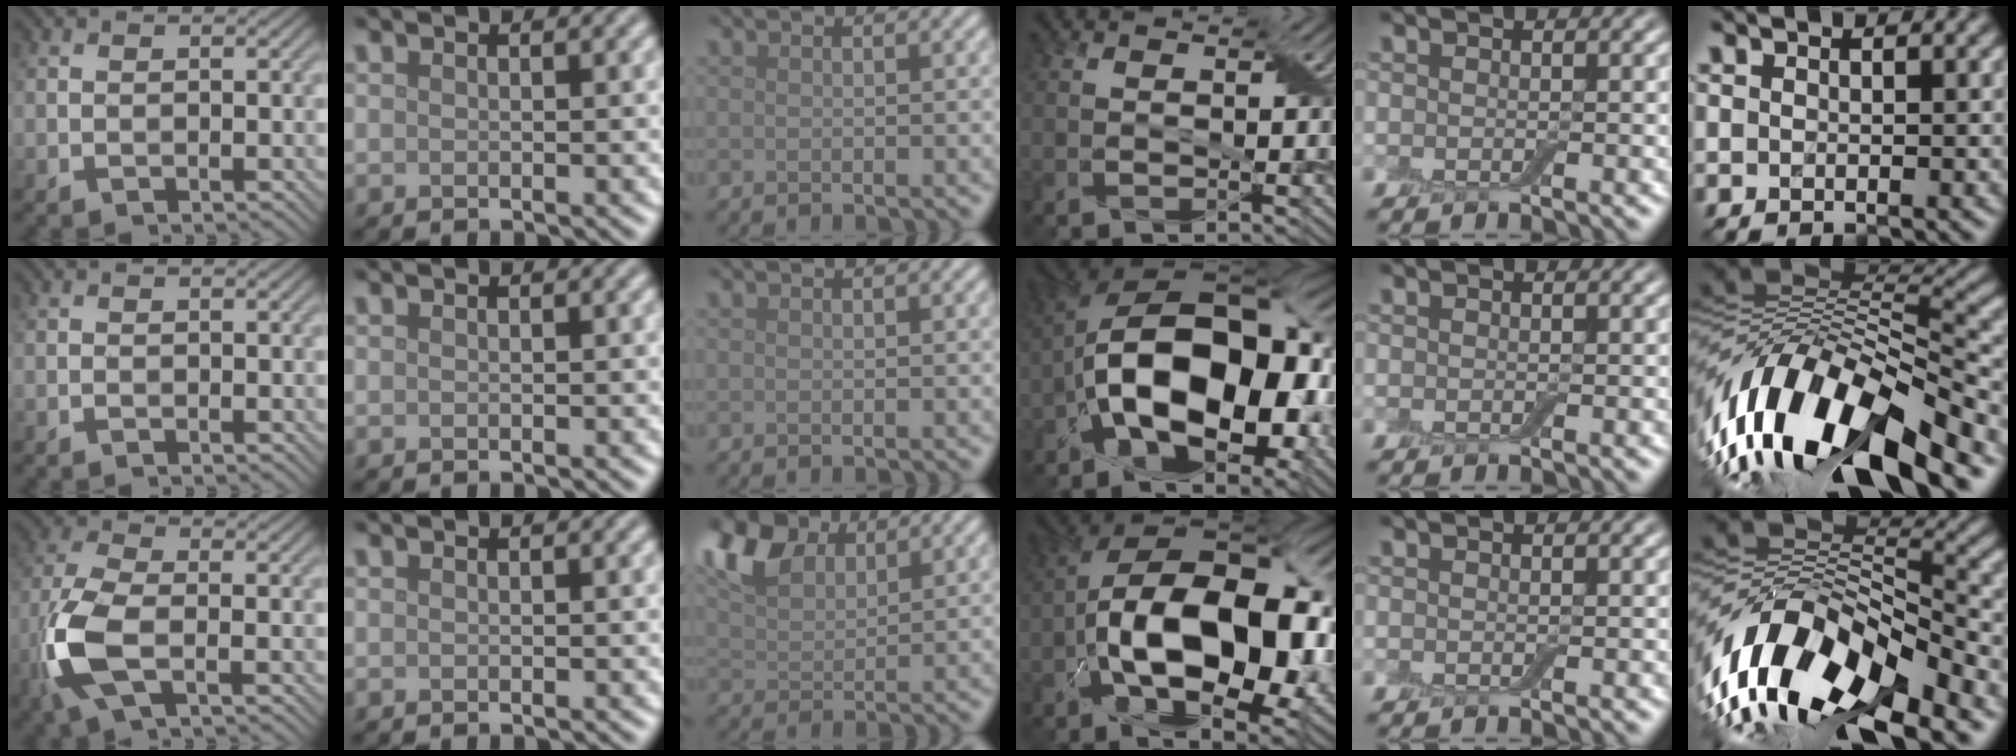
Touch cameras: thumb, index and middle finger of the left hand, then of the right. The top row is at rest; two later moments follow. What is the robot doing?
{"motion": "extract", "object": "airpods case & airpods"}